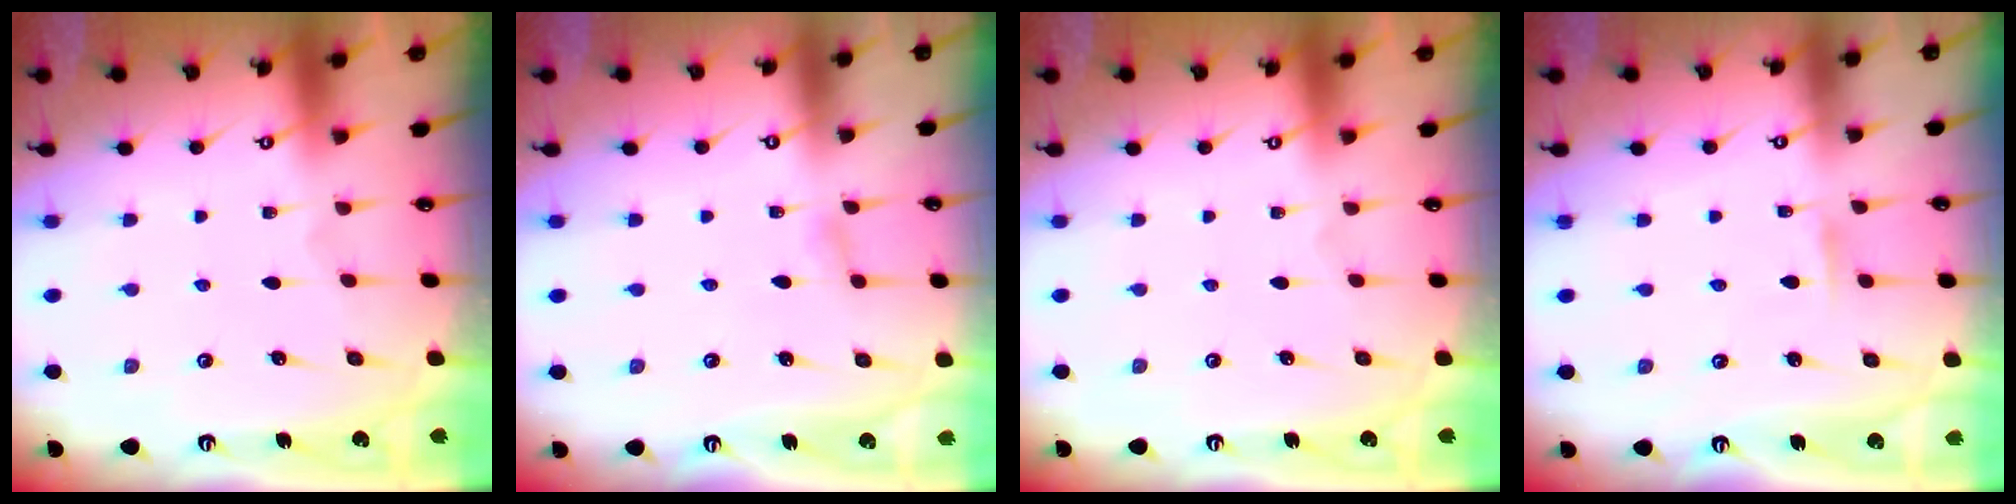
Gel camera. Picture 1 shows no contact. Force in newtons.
{"total": 2.6, "press": 2.6, "slide": 0.3}
{"total": 0.0}
{"total": 2.7, "press": 2.7, "slide": 0.3}